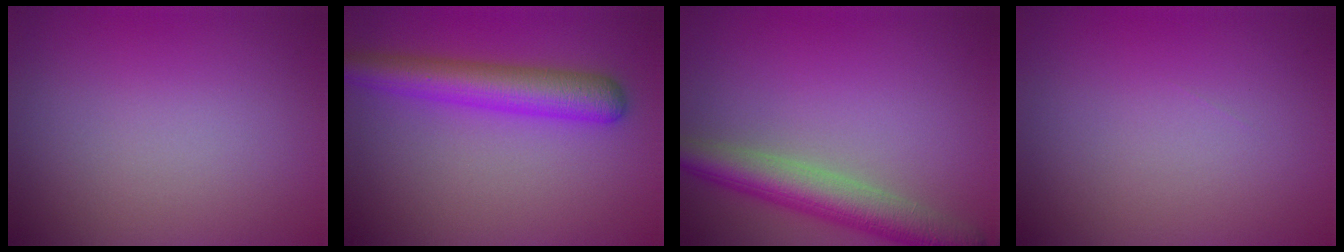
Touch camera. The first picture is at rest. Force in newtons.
{"total": 5.3, "press": 5.3, "slide": 0.2}
{"total": 5.5, "press": 5.5, "slide": 0.4}
{"total": 0.0}